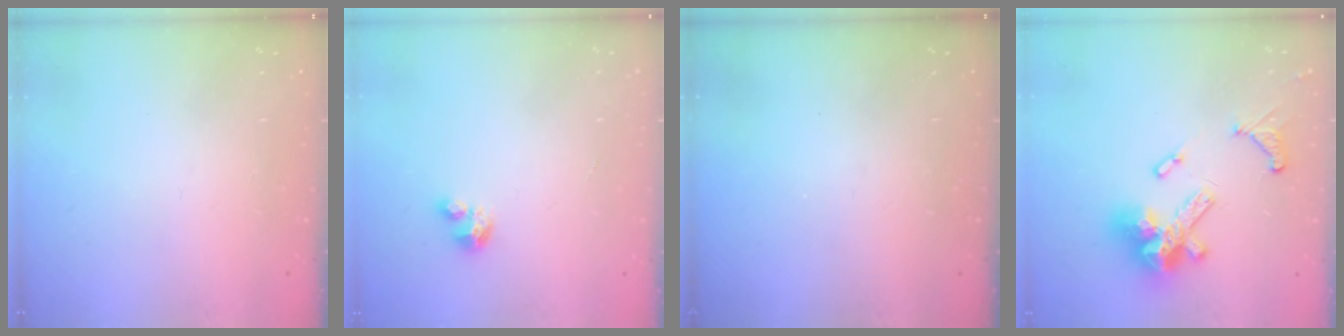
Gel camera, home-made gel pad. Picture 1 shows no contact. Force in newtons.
{"total": 2.3, "press": 2.3, "slide": 0.1}
{"total": 0.0}
{"total": 16.7, "press": 16.6, "slide": 1.5}